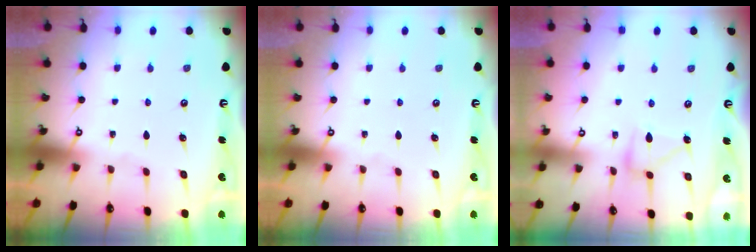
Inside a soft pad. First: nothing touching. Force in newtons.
{"total": 0.0}
{"total": 11.3, "press": 11.3, "slide": 0.5}